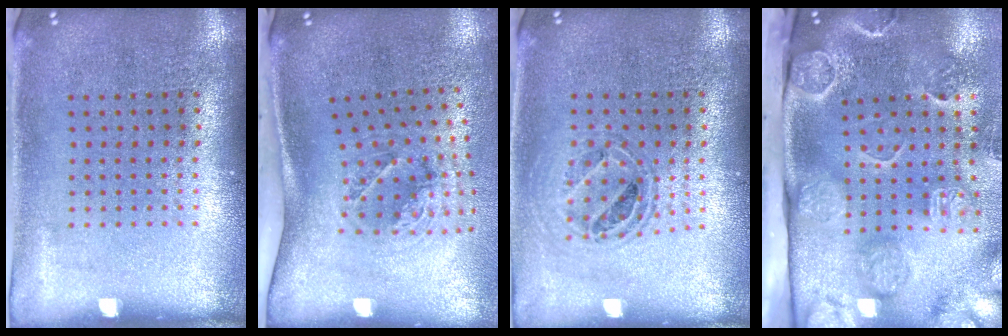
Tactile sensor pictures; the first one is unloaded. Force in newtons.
{"total": 1.8, "press": 1.3, "slide": 1.3}
{"total": 0.8, "press": 0.8, "slide": 0.1}
{"total": 4.8, "press": 3.4, "slide": 3.4}